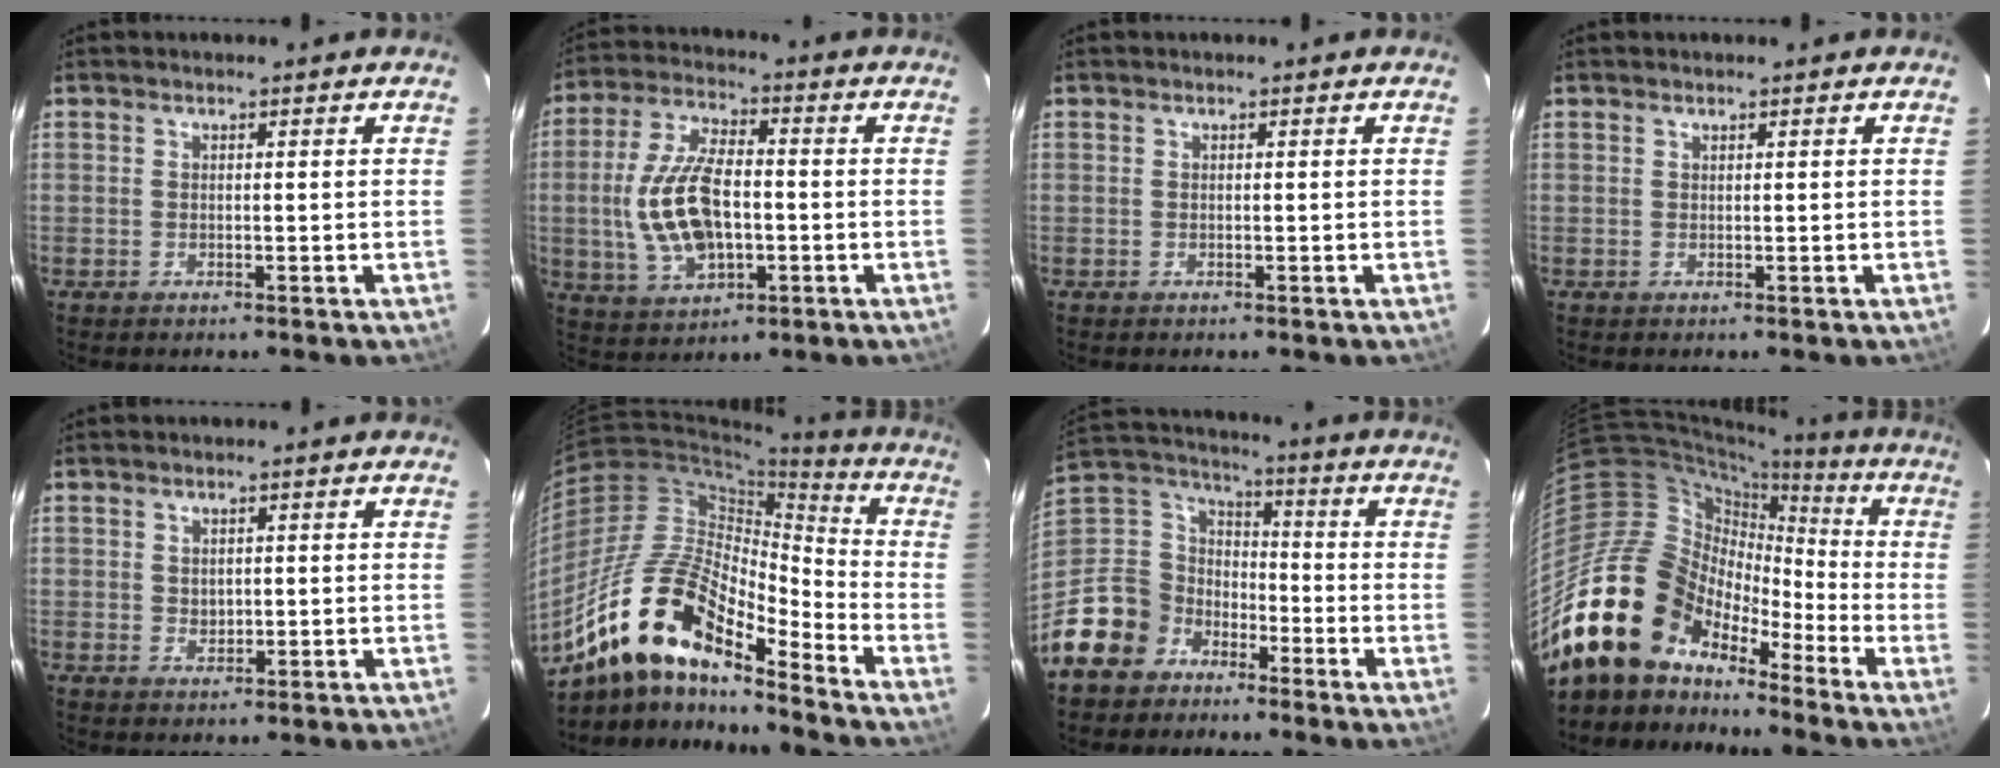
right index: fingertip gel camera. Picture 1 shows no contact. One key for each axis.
{"total": 14.6, "fx": -1.5, "fy": 7.5, "fz": 12.4, "tx": -0.258, "ty": 0.004, "tz": -0.018}
{"total": 0.0}
{"total": 0.0}
{"total": 1.6, "fx": 0.3, "fy": 1.4, "fz": 0.6, "tx": -0.007, "ty": 0.001, "tz": 0.009}
{"total": 19.1, "fx": -13.5, "fy": 5.8, "fz": 12.1, "tx": -0.221, "ty": -0.007, "tz": -0.268}
{"total": 12.8, "fx": -8.3, "fy": 9.5, "fz": 2.0, "tx": -0.068, "ty": 0.046, "tz": -0.156}
{"total": 19.2, "fx": -14.1, "fy": 11.3, "fz": 6.6, "tx": -0.137, "ty": 0.025, "tz": -0.262}